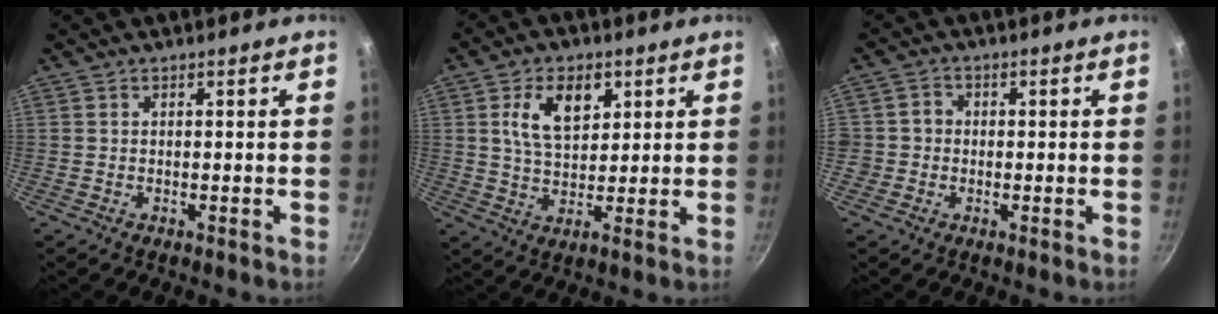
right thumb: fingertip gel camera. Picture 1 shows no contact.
{"total": 9.4, "force": [3.3, 5.7, 6.7], "torque": [-0.094, -0.009, 0.052]}
{"total": 3.1, "force": [-0.5, 3.0, 0.8], "torque": [0.005, 0.009, -0.014]}